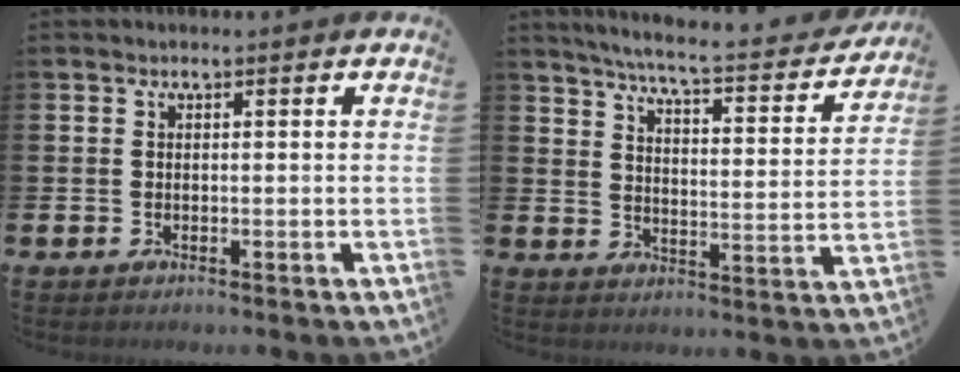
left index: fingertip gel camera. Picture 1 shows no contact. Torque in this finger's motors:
{"motor_torque": [1.00, -1.14, 0.28, 0.07]}